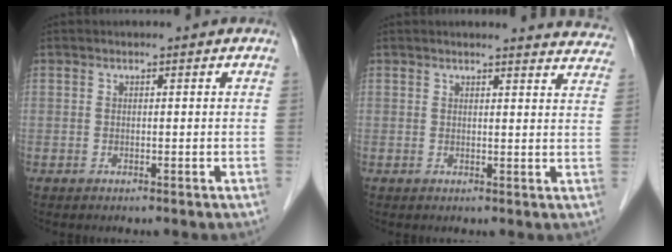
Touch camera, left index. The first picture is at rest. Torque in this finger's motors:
{"motor_torque": [0.35, -0.66, 0.04, -0.01]}